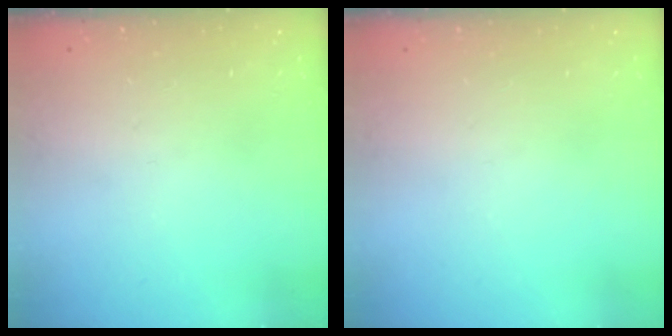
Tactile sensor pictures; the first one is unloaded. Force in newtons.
{"total": 0.0}